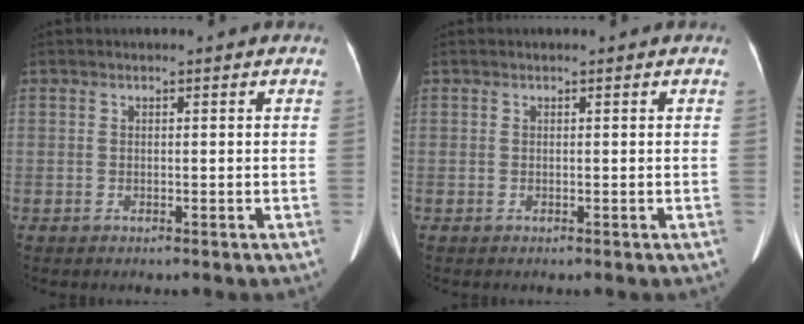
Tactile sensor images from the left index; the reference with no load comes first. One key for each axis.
{"total": 0.0}